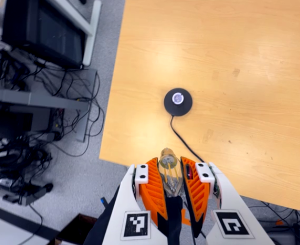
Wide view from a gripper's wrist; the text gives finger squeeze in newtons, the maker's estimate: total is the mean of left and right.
{"total": 20.8, "left": 24.6, "right": 16.9}